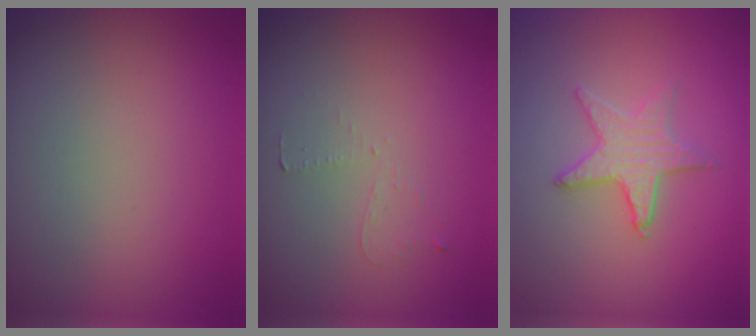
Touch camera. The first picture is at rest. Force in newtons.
{"total": 0.7, "press": 0.6, "slide": 0.4}
{"total": 2.9, "press": 2.8, "slide": 0.8}